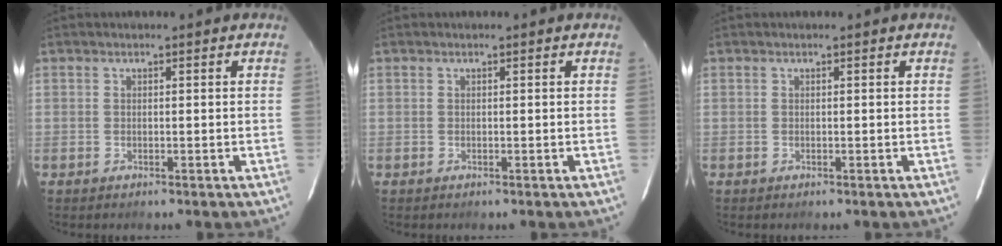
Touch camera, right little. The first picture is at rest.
{"total": 0.0}
{"total": 0.0}